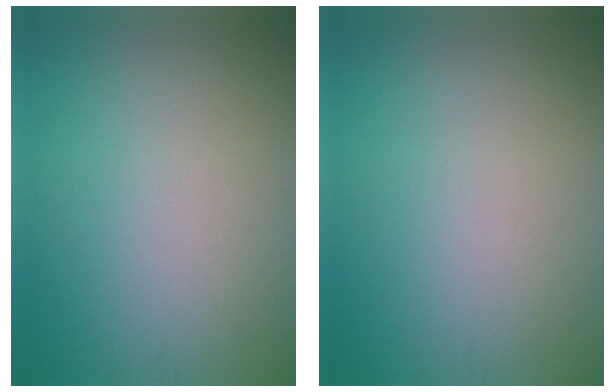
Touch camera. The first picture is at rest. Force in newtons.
{"total": 0.0}